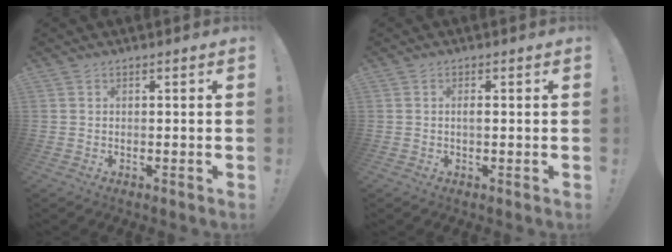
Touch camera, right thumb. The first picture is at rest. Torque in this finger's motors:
{"motor_torque": [-0.07, 0.08, 0.12, -0.04, 0.11]}